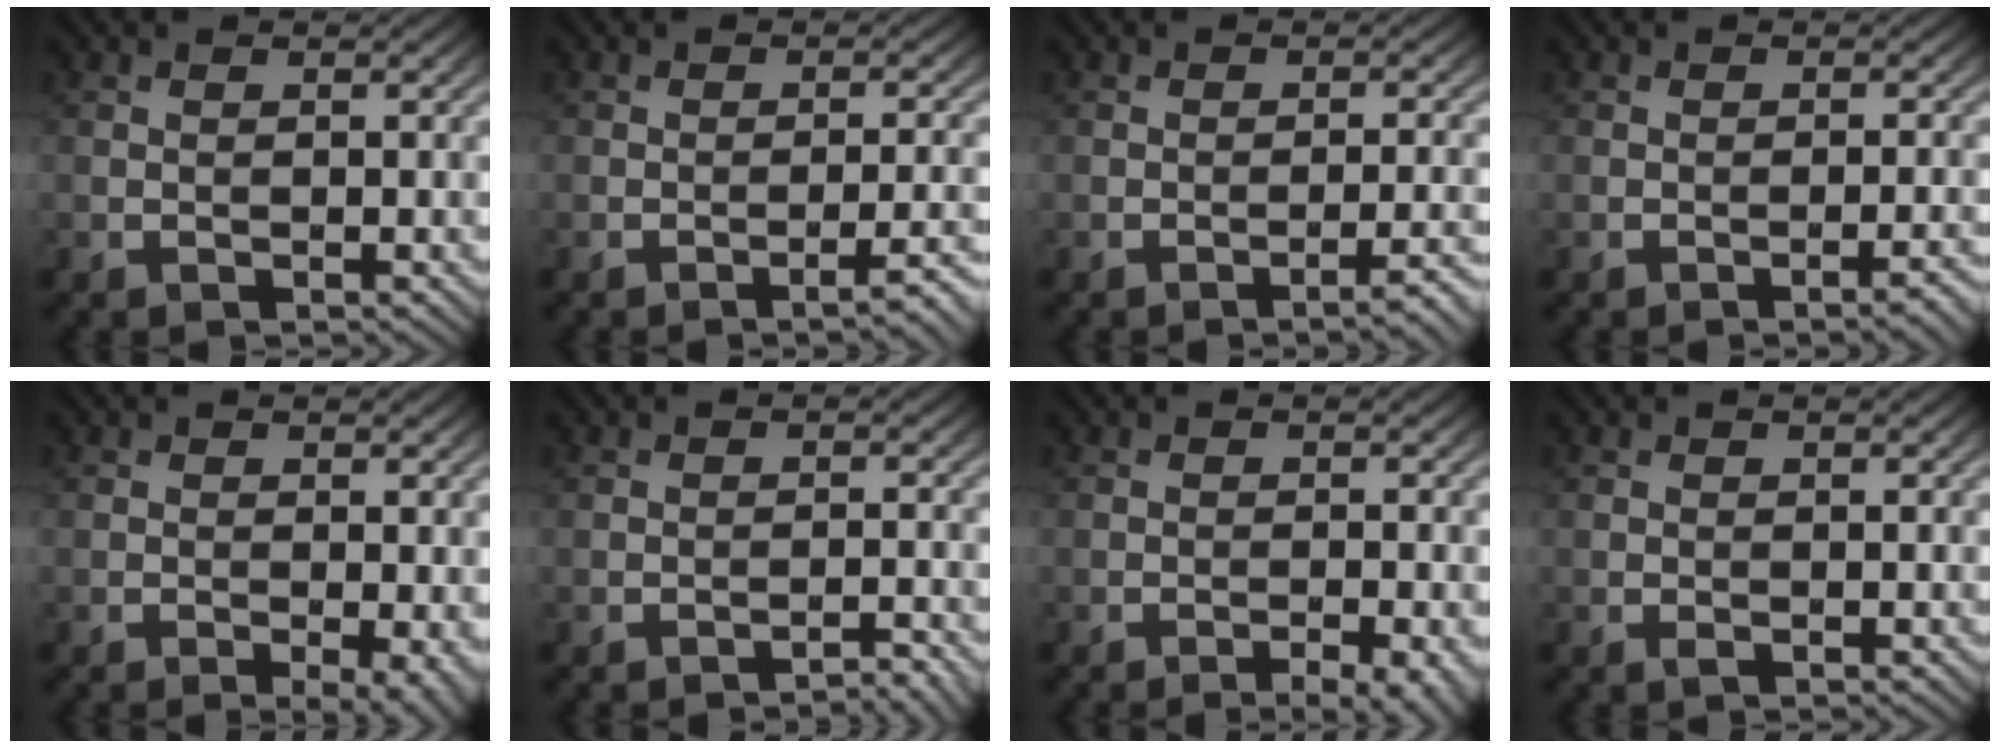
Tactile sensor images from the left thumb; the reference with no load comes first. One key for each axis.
{"total": 2.4, "fx": -1.9, "fy": -0.5, "fz": 1.4, "tx": -0.023, "ty": 0.008, "tz": -0.028}
{"total": 2.1, "fx": -1.8, "fy": -0.6, "fz": 1.0, "tx": -0.017, "ty": 0.007, "tz": -0.026}
{"total": 1.5, "fx": -1.3, "fy": -0.5, "fz": 0.6, "tx": -0.010, "ty": 0.005, "tz": -0.019}
{"total": 3.4, "fx": -0.4, "fy": 1.4, "fz": 3.1, "tx": -0.040, "ty": 0.000, "tz": -0.006}
{"total": 1.9, "fx": -1.8, "fy": -0.6, "fz": 0.2, "tx": -0.002, "ty": 0.009, "tz": -0.027}
{"total": 3.6, "fx": -2.0, "fy": 0.8, "fz": 2.8, "tx": -0.041, "ty": 0.003, "tz": -0.027}
{"total": 0.7, "fx": -0.2, "fy": 0.3, "fz": 0.6, "tx": -0.010, "ty": 0.001, "tz": -0.003}